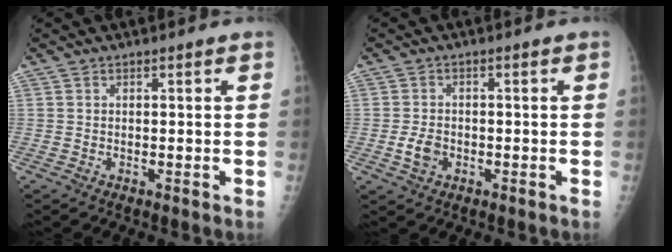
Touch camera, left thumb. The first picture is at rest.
{"total": 3.4, "force": [-1.3, 2.5, 1.9], "torque": [-0.034, 0.005, -0.021]}